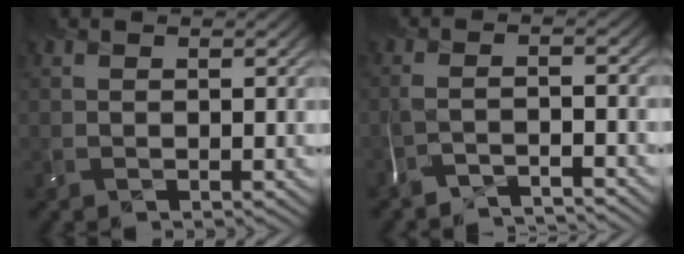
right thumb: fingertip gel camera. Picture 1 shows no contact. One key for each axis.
{"total": 3.7, "fx": -3.6, "fy": -0.5, "fz": 0.8, "tx": 0.008, "ty": -0.001, "tz": -0.077}